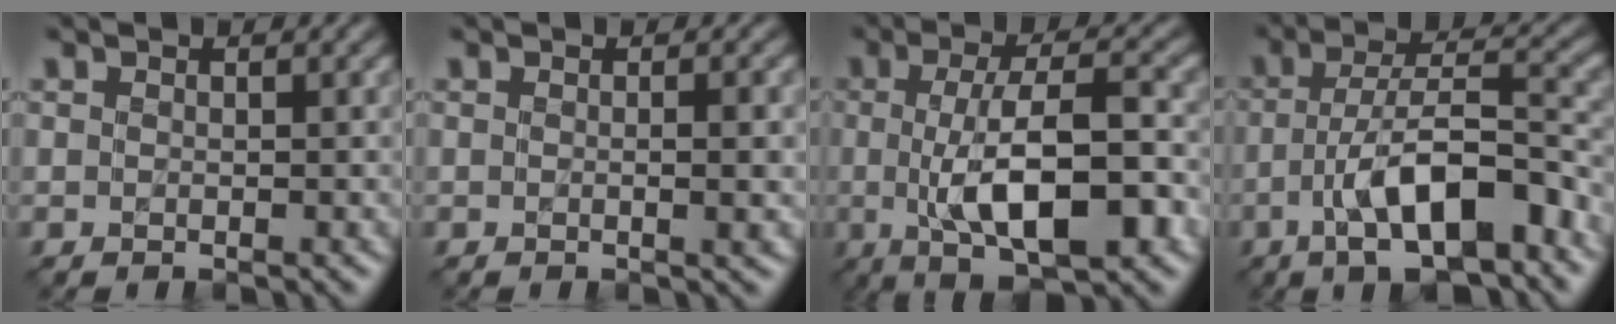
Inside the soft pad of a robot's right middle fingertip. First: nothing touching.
{"total": 1.9, "force": [0.1, 0.4, 1.8], "torque": [-0.022, 0.000, 0.000]}
{"total": 9.1, "force": [-1.2, 3.0, 8.5], "torque": [-0.131, 0.001, -0.019]}
{"total": 9.5, "force": [-4.1, 3.2, 8.0], "torque": [-0.126, 0.016, -0.068]}